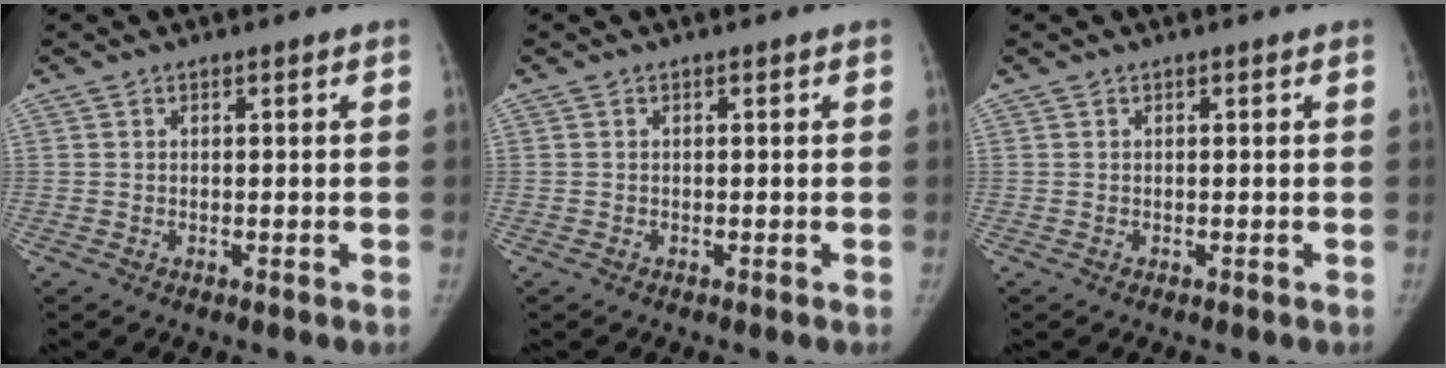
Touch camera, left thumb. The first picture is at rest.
{"total": 0.0}
{"total": 0.0}